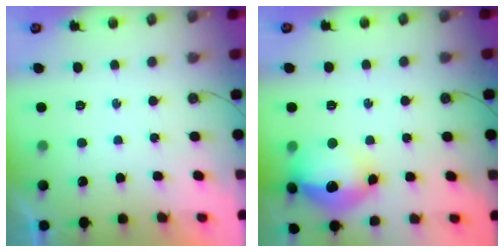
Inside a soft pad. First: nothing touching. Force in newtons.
{"total": 16.7, "press": 16.7, "slide": 1.5}